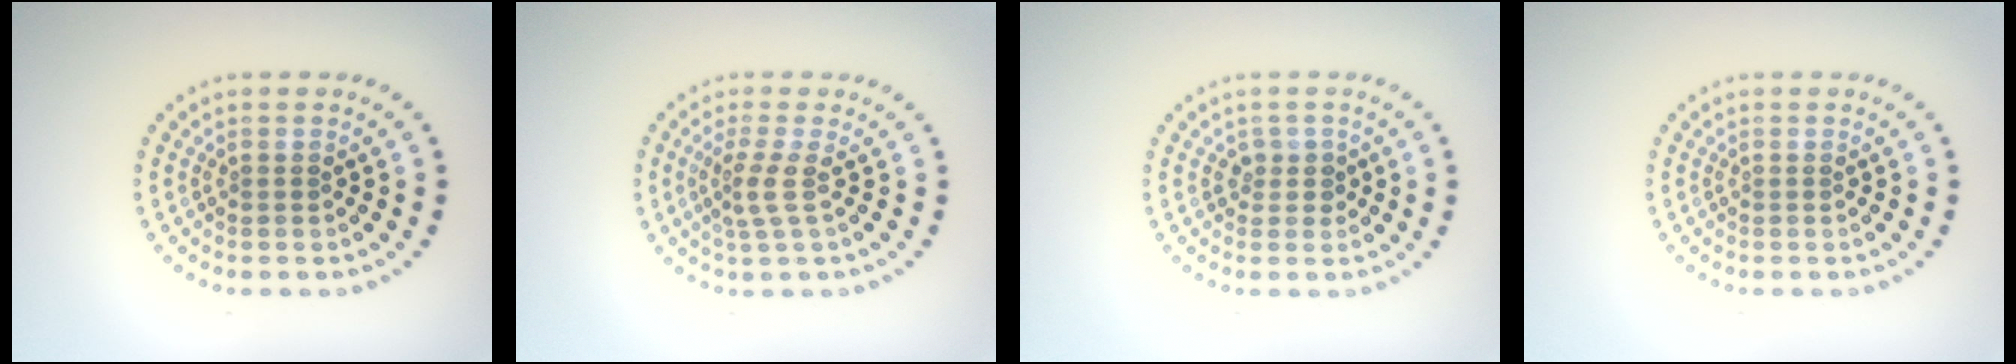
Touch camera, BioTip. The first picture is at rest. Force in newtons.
{"total": 2.2, "press": 1.6, "slide": 1.5}
{"total": 1.5, "press": 1.3, "slide": 0.8}
{"total": 0.0}